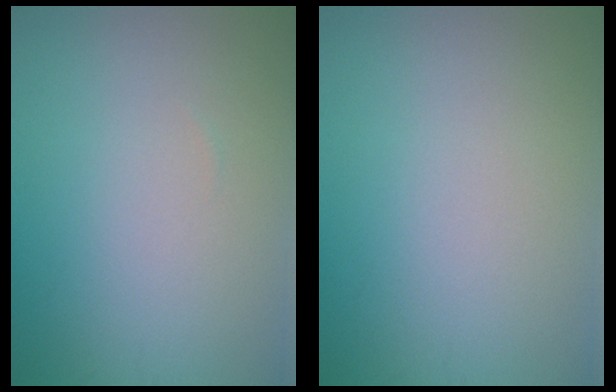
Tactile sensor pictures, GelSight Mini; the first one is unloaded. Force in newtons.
{"total": 0.0}